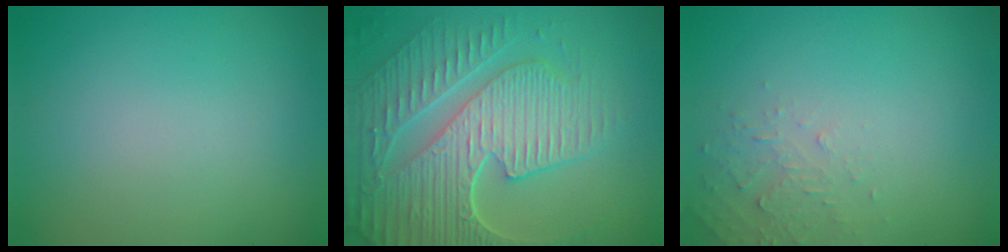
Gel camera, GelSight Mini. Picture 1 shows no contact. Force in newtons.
{"total": 8.8, "press": 6.4, "slide": 6.0}
{"total": 1.7, "press": 1.7, "slide": 0.2}